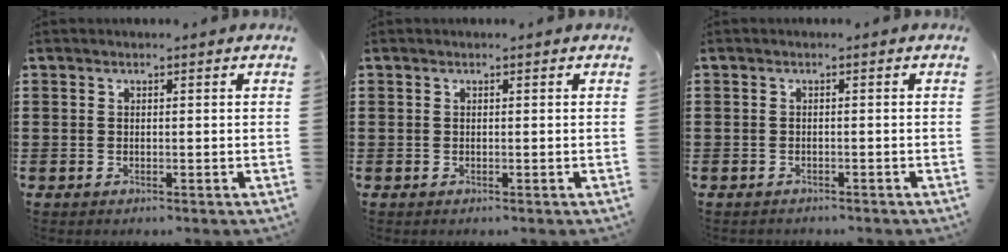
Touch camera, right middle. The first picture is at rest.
{"total": 0.0}
{"total": 0.6, "force": [-0.6, 0.0, 0.0], "torque": [-0.002, -0.001, -0.012]}